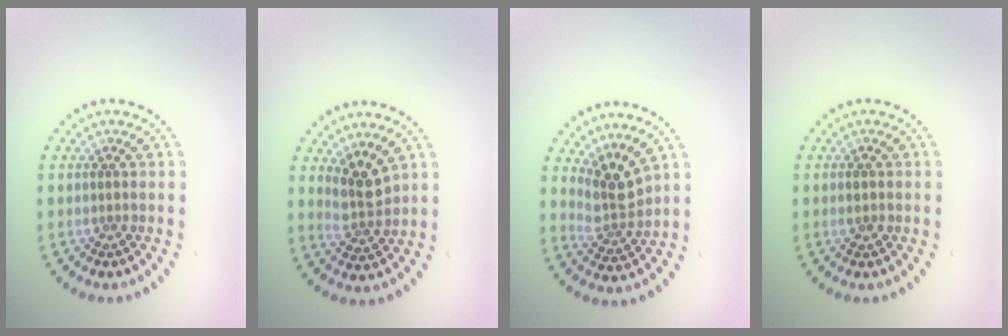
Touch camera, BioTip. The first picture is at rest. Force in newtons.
{"total": 2.7, "press": 2.4, "slide": 1.3}
{"total": 3.1, "press": 2.3, "slide": 2.1}
{"total": 1.3, "press": 1.3, "slide": 0.2}